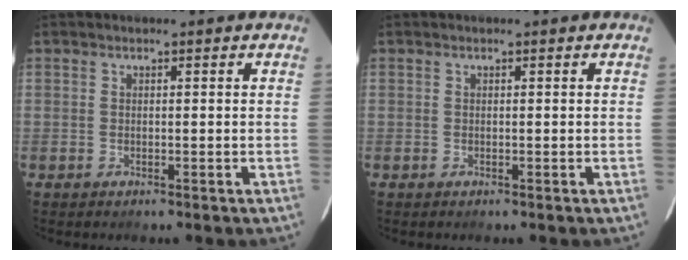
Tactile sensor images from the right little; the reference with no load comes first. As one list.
[{"total": 0.0}]